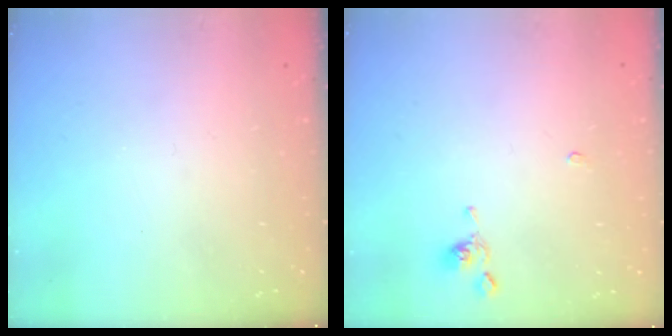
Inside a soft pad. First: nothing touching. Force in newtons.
{"total": 0.0}